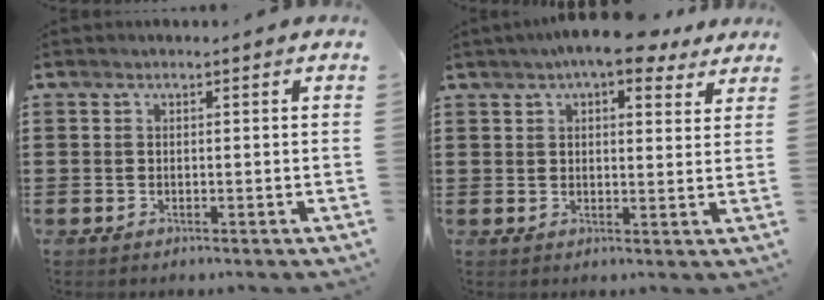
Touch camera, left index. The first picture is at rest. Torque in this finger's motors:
{"motor_torque": [2.14, 0.00, 1.05, 0.21]}